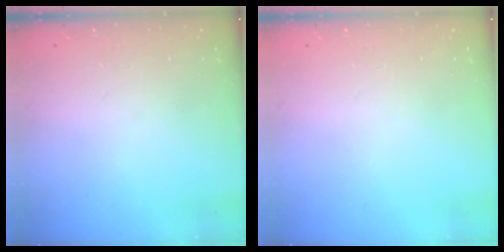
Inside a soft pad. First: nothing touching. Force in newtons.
{"total": 0.0}